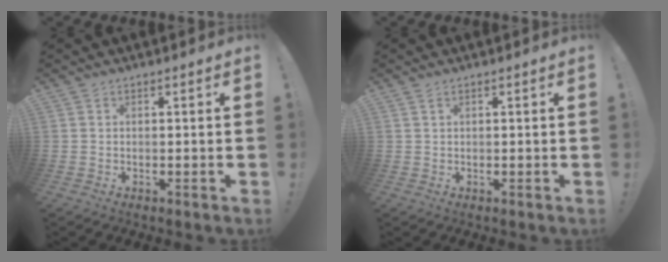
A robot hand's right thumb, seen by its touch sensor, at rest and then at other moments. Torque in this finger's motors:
{"motor_torque": [0.03, -0.02, -0.08, -0.07, 0.00]}